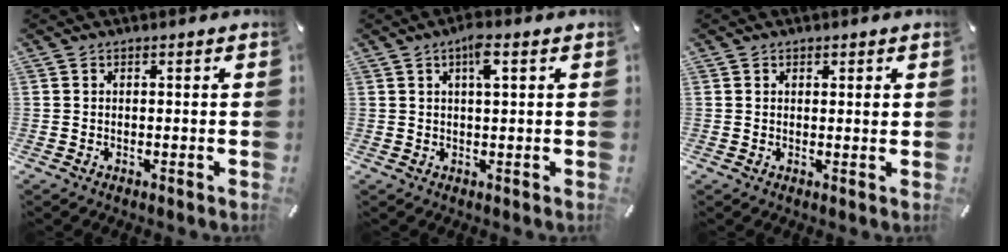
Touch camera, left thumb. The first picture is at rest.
{"total": 4.0, "force": [1.7, 0.9, 3.5], "torque": [-0.067, 0.003, 0.025]}
{"total": 1.1, "force": [0.6, 0.7, 0.6], "torque": [-0.004, -0.001, 0.009]}